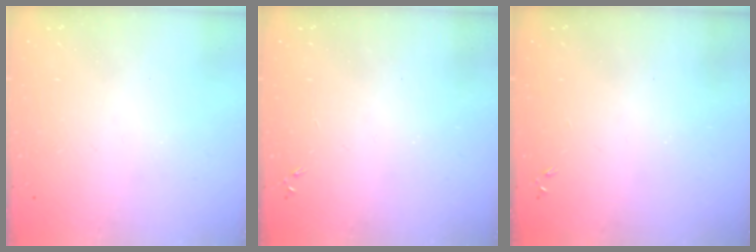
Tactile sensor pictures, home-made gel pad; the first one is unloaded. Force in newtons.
{"total": 0.0}
{"total": 0.0}